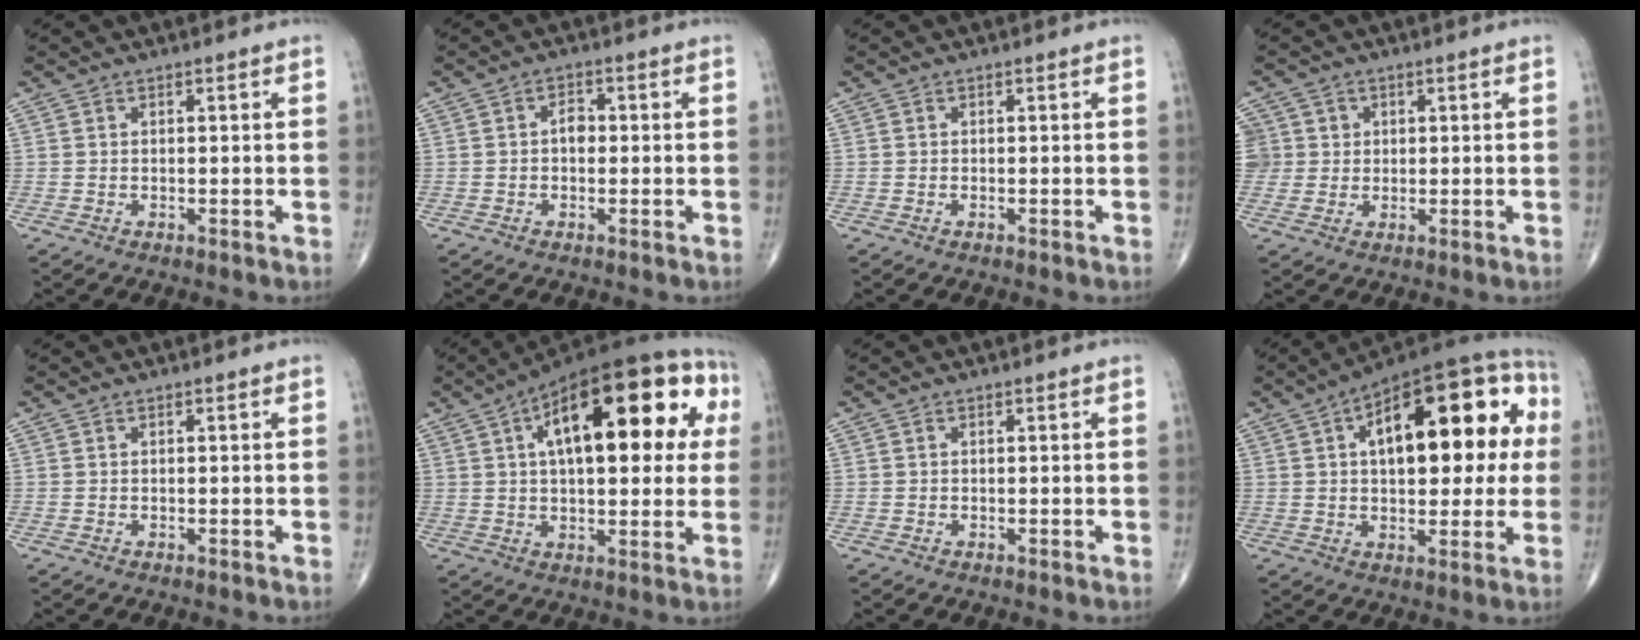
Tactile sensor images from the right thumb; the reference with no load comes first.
{"total": 2.6, "force": [-0.1, 1.8, 1.9], "torque": [-0.020, 0.009, -0.007]}
{"total": 0.0}
{"total": 5.5, "force": [1.3, 5.3, 0.2], "torque": [0.025, 0.009, 0.024]}
{"total": 0.0}
{"total": 26.9, "force": [7.3, 11.5, 23.2], "torque": [-0.320, 0.038, 0.097]}
{"total": 0.0}
{"total": 24.9, "force": [5.1, 11.9, 21.2], "torque": [-0.273, 0.035, 0.066]}